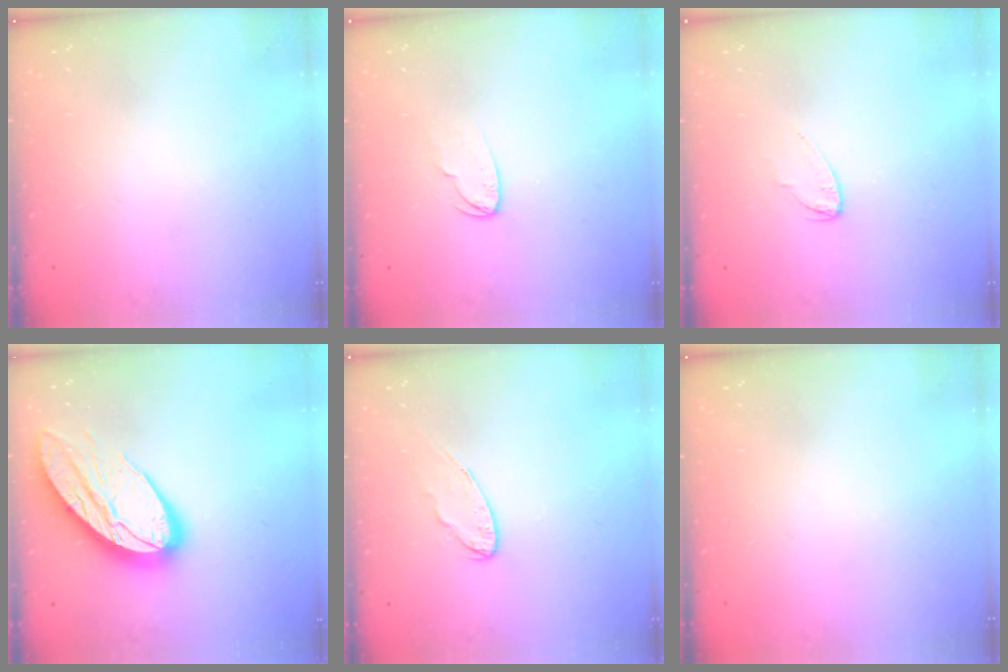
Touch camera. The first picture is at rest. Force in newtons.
{"total": 6.3, "press": 6.2, "slide": 0.4}
{"total": 2.1, "press": 2.1, "slide": 0.2}
{"total": 14.3, "press": 14.2, "slide": 1.1}
{"total": 6.1, "press": 6.0, "slide": 0.6}
{"total": 0.0}